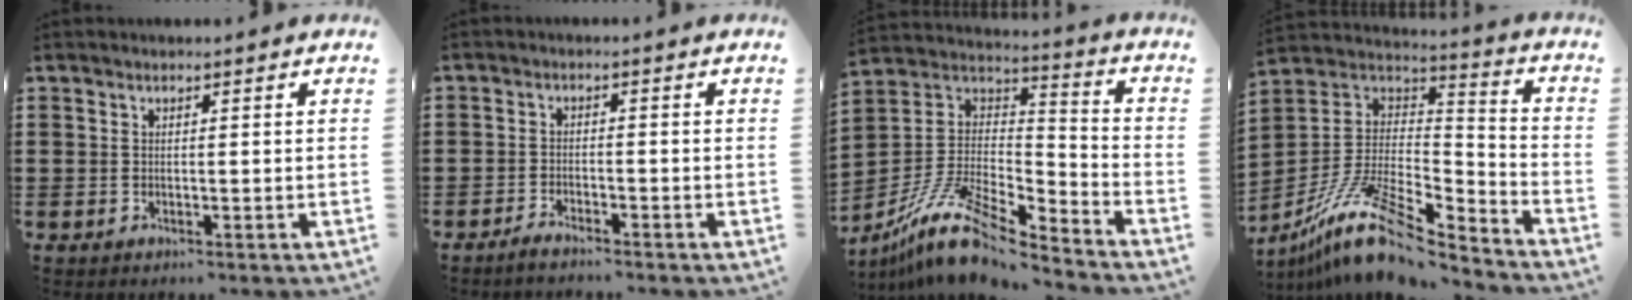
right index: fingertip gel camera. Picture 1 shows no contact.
{"total": 1.9, "force": [-1.9, 0.0, 0.3], "torque": [-0.008, 0.003, -0.038]}
{"total": 12.8, "force": [-9.8, 3.2, 7.6], "torque": [-0.166, 0.021, -0.194]}
{"total": 14.4, "force": [-10.2, 4.5, 9.2], "torque": [-0.189, 0.030, -0.192]}